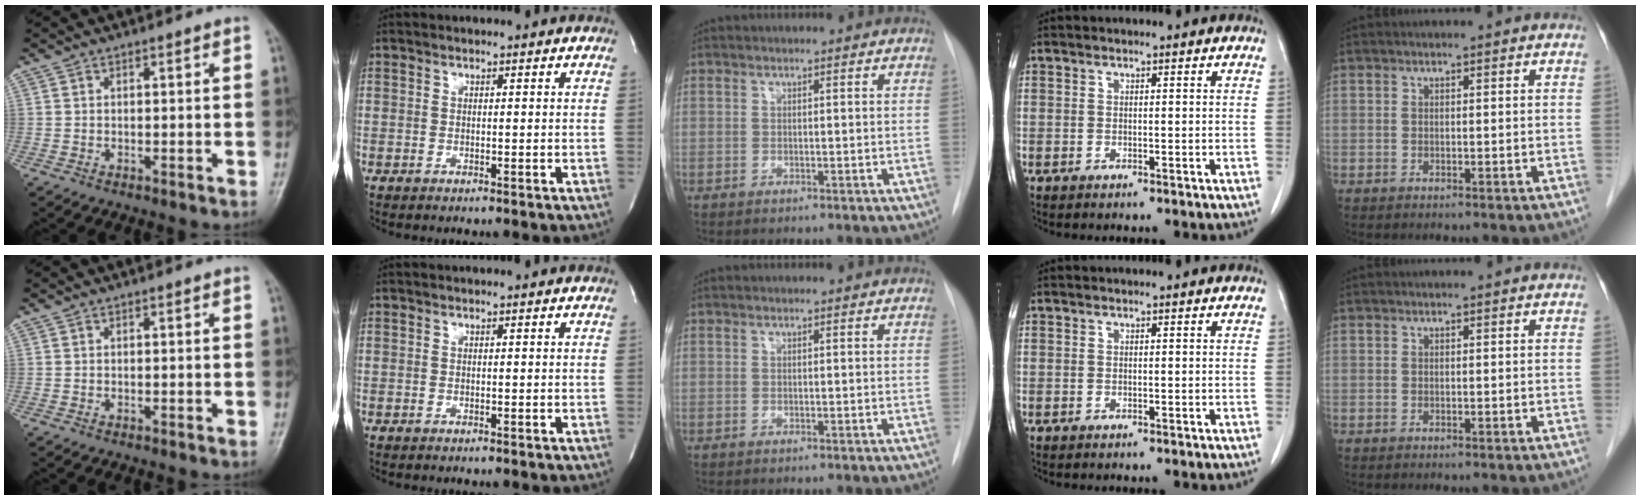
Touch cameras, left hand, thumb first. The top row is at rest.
{}